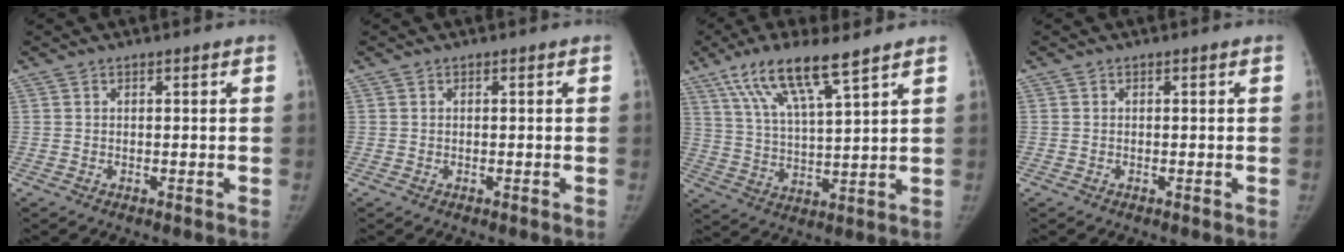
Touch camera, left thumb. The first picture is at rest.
{"total": 0.0}
{"total": 13.2, "force": [8.5, 2.4, 9.8], "torque": [-0.182, -0.028, 0.167]}
{"total": 0.0}